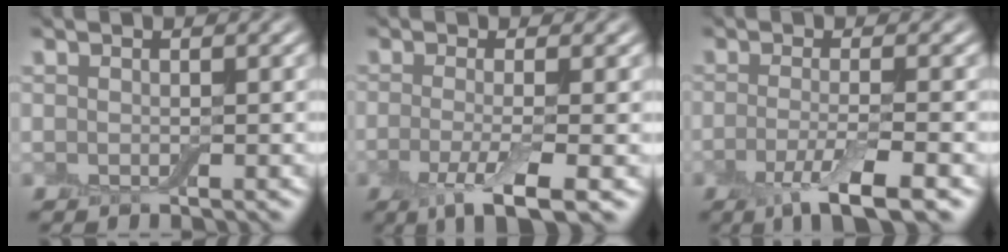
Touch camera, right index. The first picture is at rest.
{"total": 5.2, "force": [-2.0, 1.2, 4.6], "torque": [-0.085, -0.010, -0.045]}
{"total": 4.9, "force": [-2.4, 1.0, 4.2], "torque": [-0.074, -0.009, -0.048]}